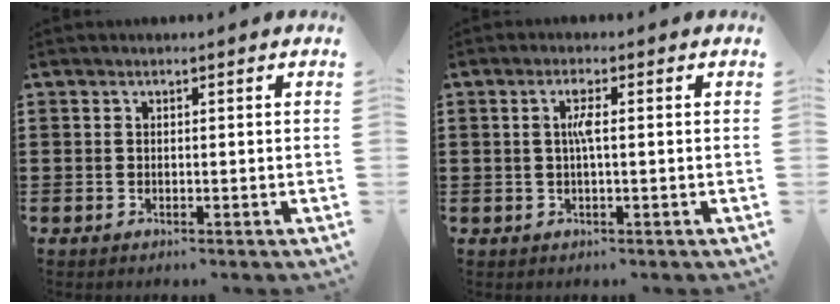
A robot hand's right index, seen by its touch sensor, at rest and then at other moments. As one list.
[{"total": 2.7, "force": [0.1, 0.3, 2.7], "torque": [-0.053, -0.001, -0.002]}]